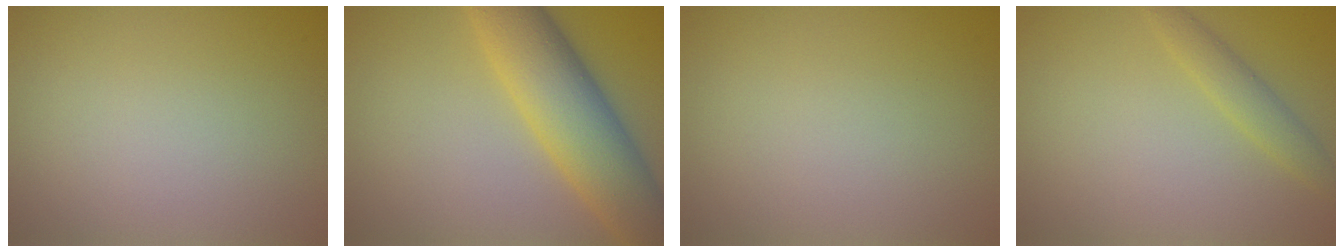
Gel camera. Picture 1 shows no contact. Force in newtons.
{"total": 8.5, "press": 8.5, "slide": 0.1}
{"total": 0.0}
{"total": 1.9, "press": 1.9, "slide": 0.1}